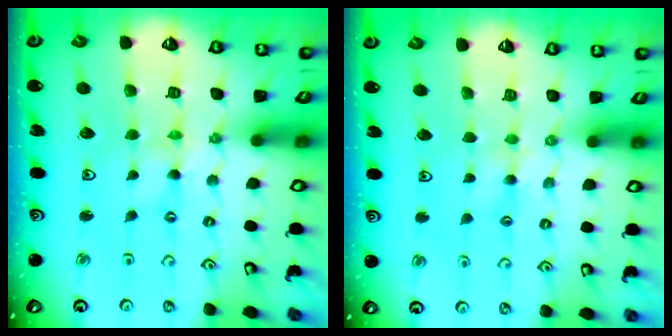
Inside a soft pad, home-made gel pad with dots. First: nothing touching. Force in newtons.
{"total": 2.8, "press": 2.7, "slide": 0.5}